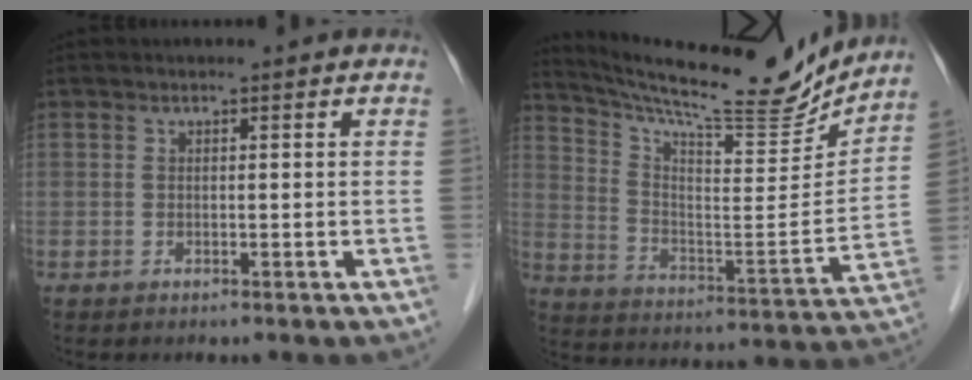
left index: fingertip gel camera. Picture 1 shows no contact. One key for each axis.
{"total": 21.7, "fx": 20.0, "fy": 2.1, "fz": 8.1, "tx": -0.144, "ty": -0.050, "tz": 0.301}